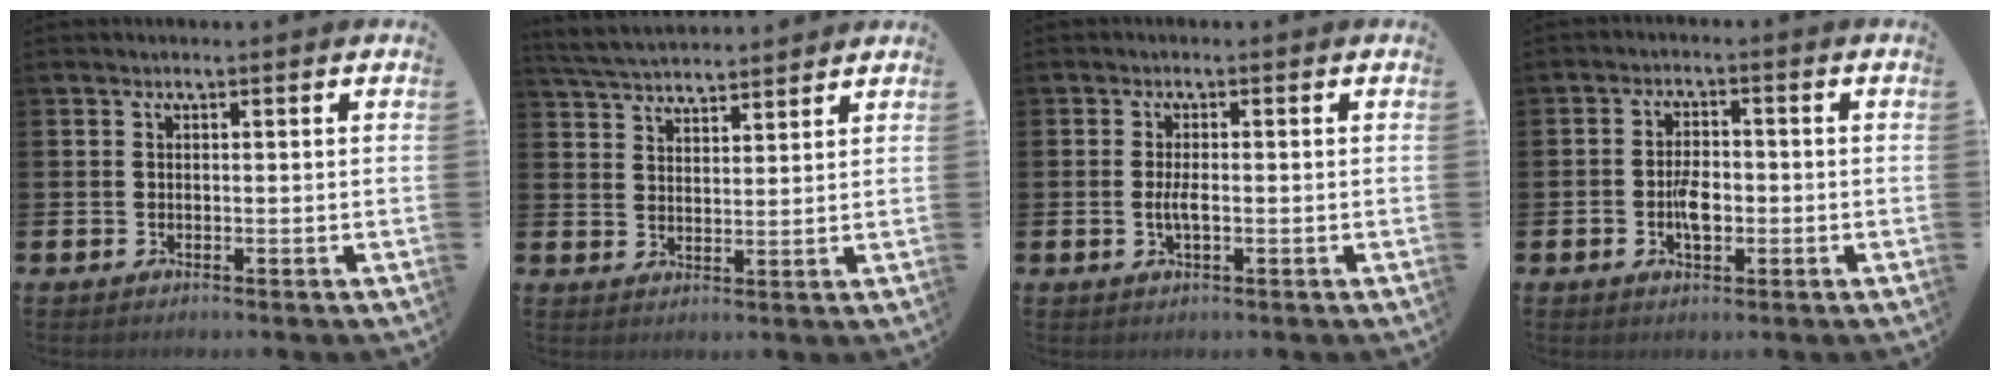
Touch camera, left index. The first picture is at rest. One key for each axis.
{"total": 4.7, "fx": 4.6, "fy": 0.5, "fz": 0.4, "tx": -0.028, "ty": -0.021, "tz": 0.084}
{"total": 2.3, "fx": -0.2, "fy": 0.7, "fz": 2.1, "tx": -0.031, "ty": -0.004, "tz": -0.007}
{"total": 3.8, "fx": -0.7, "fy": 2.0, "fz": 3.1, "tx": -0.041, "ty": -0.001, "tz": -0.017}